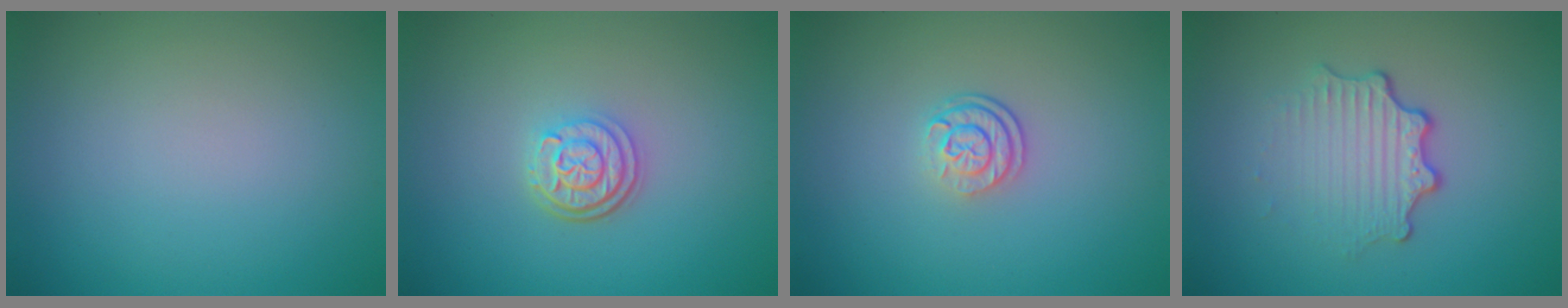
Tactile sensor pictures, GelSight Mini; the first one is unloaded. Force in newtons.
{"total": 3.0, "press": 2.4, "slide": 1.8}
{"total": 2.6, "press": 1.9, "slide": 1.8}
{"total": 3.4, "press": 2.6, "slide": 2.3}